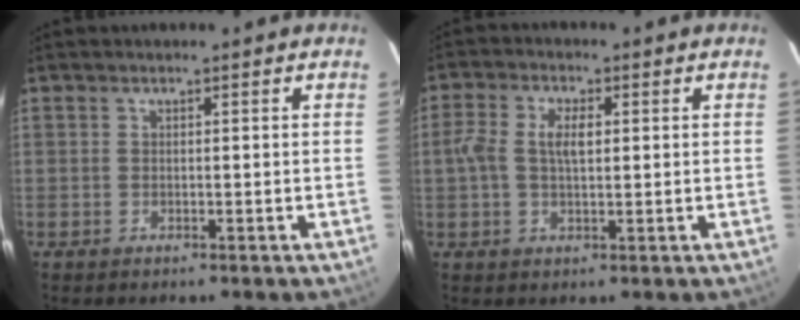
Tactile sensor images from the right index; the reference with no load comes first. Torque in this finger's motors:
{"motor_torque": [0.11, -0.05, 0.15, 0.08]}